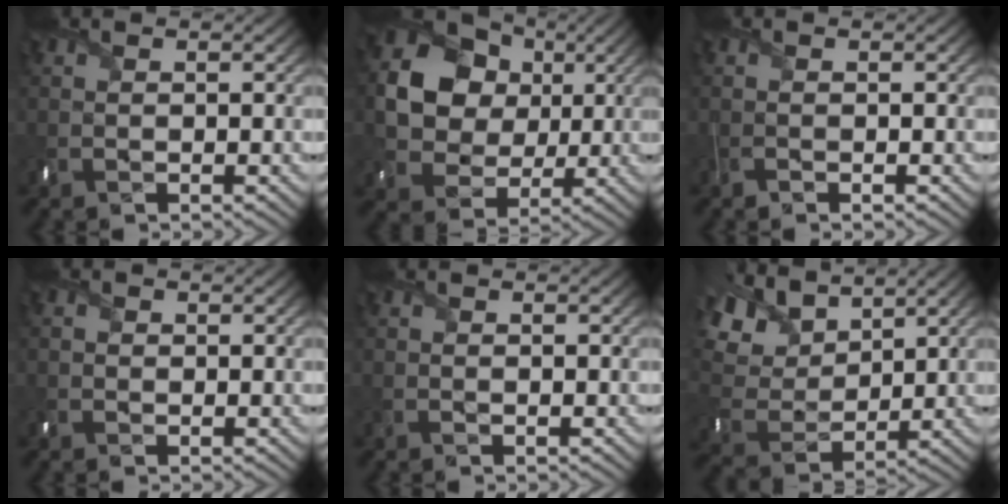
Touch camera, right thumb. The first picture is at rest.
{"total": 13.4, "force": [3.0, 11.1, 6.9], "torque": [-0.163, 0.028, 0.052]}
{"total": 0.8, "force": [-0.3, 0.3, 0.7], "torque": [-0.012, -0.001, -0.006]}
{"total": 1.0, "force": [-0.2, 0.8, 0.4], "torque": [-0.009, -0.002, -0.005]}
{"total": 0.0}
{"total": 12.3, "force": [6.9, 7.4, 7.0], "torque": [-0.214, 0.034, 0.127]}